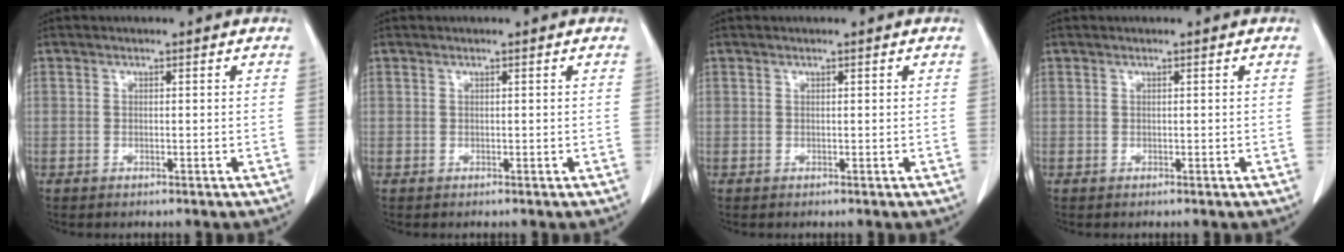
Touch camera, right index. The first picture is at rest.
{"total": 0.0}
{"total": 0.0}
{"total": 0.0}